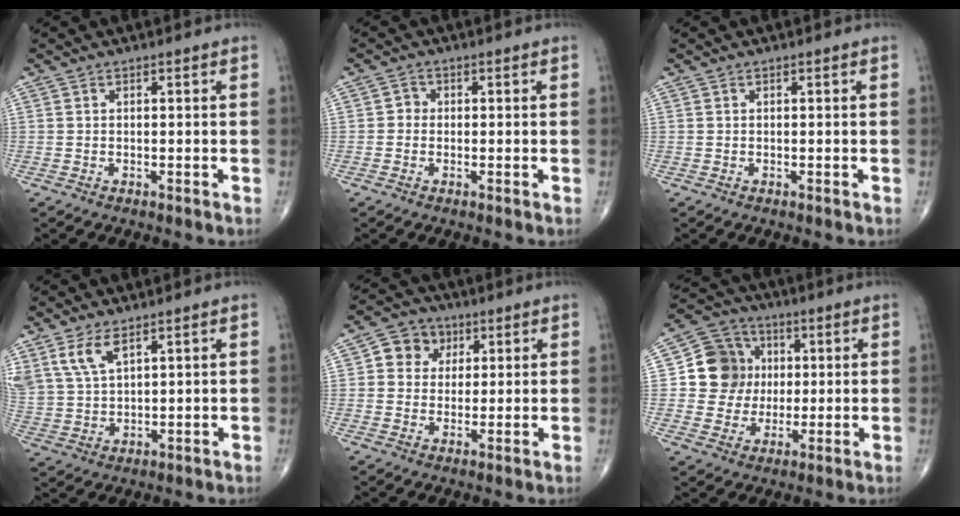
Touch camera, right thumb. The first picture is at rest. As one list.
[{"total": 1.5, "force": [-0.3, 1.3, 0.6], "torque": [0.002, 0.005, -0.010]}, {"total": 0.0}, {"total": 6.6, "force": [4.0, 2.8, 4.3], "torque": [-0.089, -0.013, 0.091]}, {"total": 6.6, "force": [2.0, 5.8, 2.4], "torque": [-0.001, 0.001, 0.028]}, {"total": 11.3, "force": [1.3, 10.5, 3.9], "torque": [-0.028, 0.008, 0.021]}]